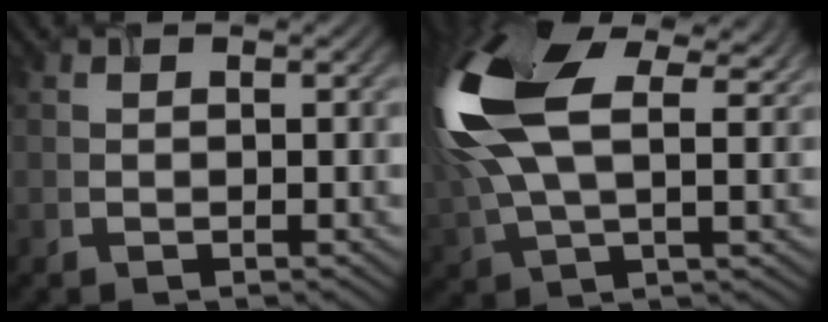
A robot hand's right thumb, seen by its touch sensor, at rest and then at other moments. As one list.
[{"total": 18.2, "force": [5.4, 9.2, 14.8], "torque": [-0.348, 0.017, 0.093]}]